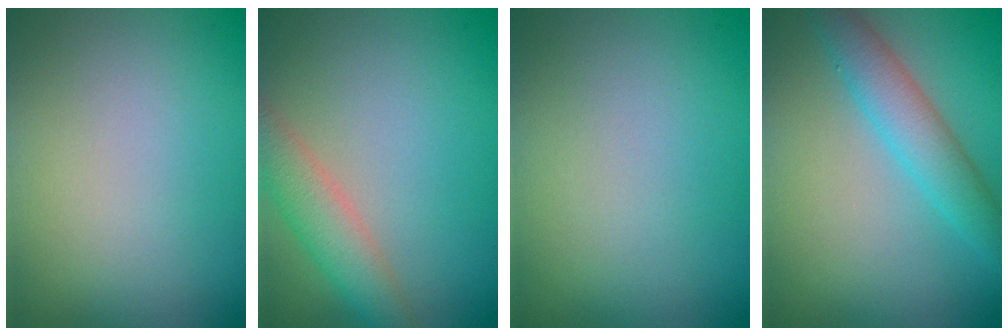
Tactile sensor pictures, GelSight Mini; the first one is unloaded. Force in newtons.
{"total": 3.5, "press": 3.5, "slide": 0.2}
{"total": 0.0}
{"total": 3.8, "press": 3.8, "slide": 0.2}